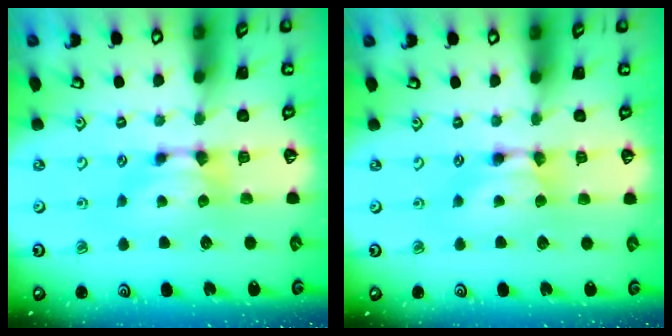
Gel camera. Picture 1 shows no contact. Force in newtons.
{"total": 1.7, "press": 1.7, "slide": 0.2}